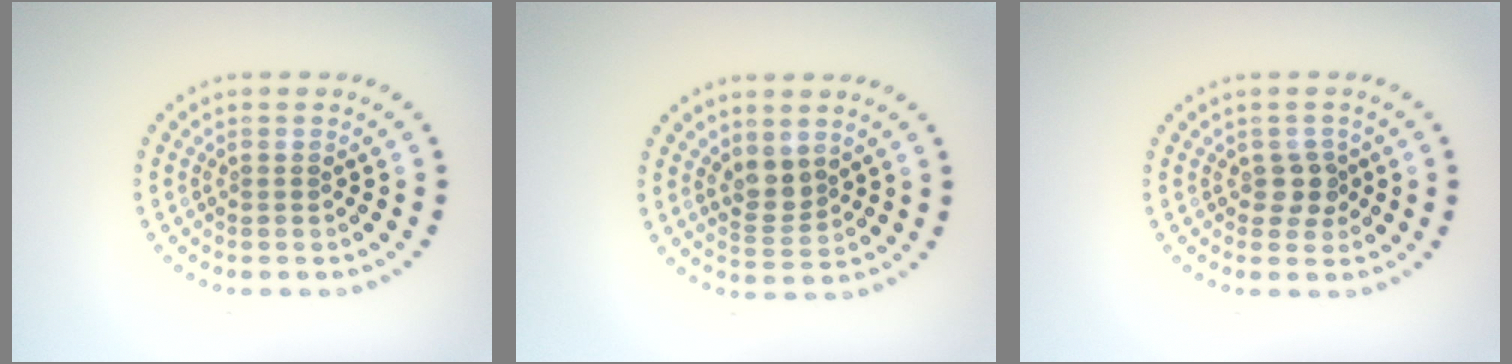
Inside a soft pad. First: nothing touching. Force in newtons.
{"total": 2.4, "press": 2.0, "slide": 1.2}
{"total": 1.6, "press": 1.5, "slide": 0.8}